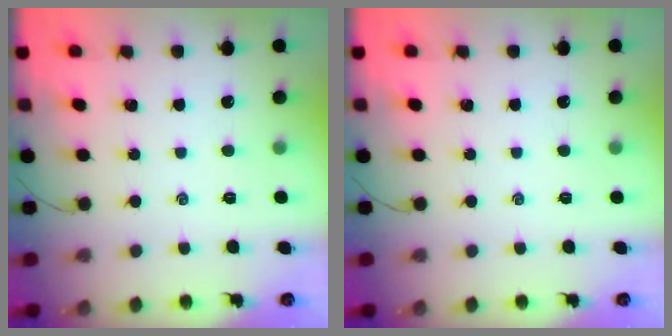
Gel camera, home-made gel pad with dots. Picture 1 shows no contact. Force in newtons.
{"total": 0.0}